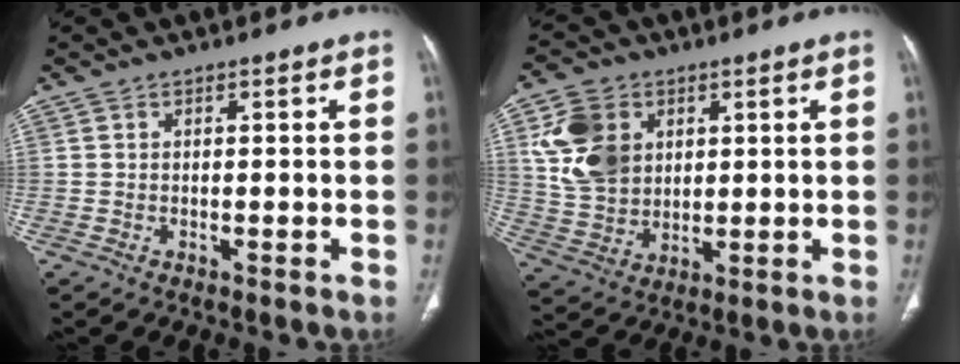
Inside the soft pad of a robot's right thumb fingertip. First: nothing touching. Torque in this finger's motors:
{"motor_torque": [0.59, 2.17, 0.74, 0.92, 0.10]}